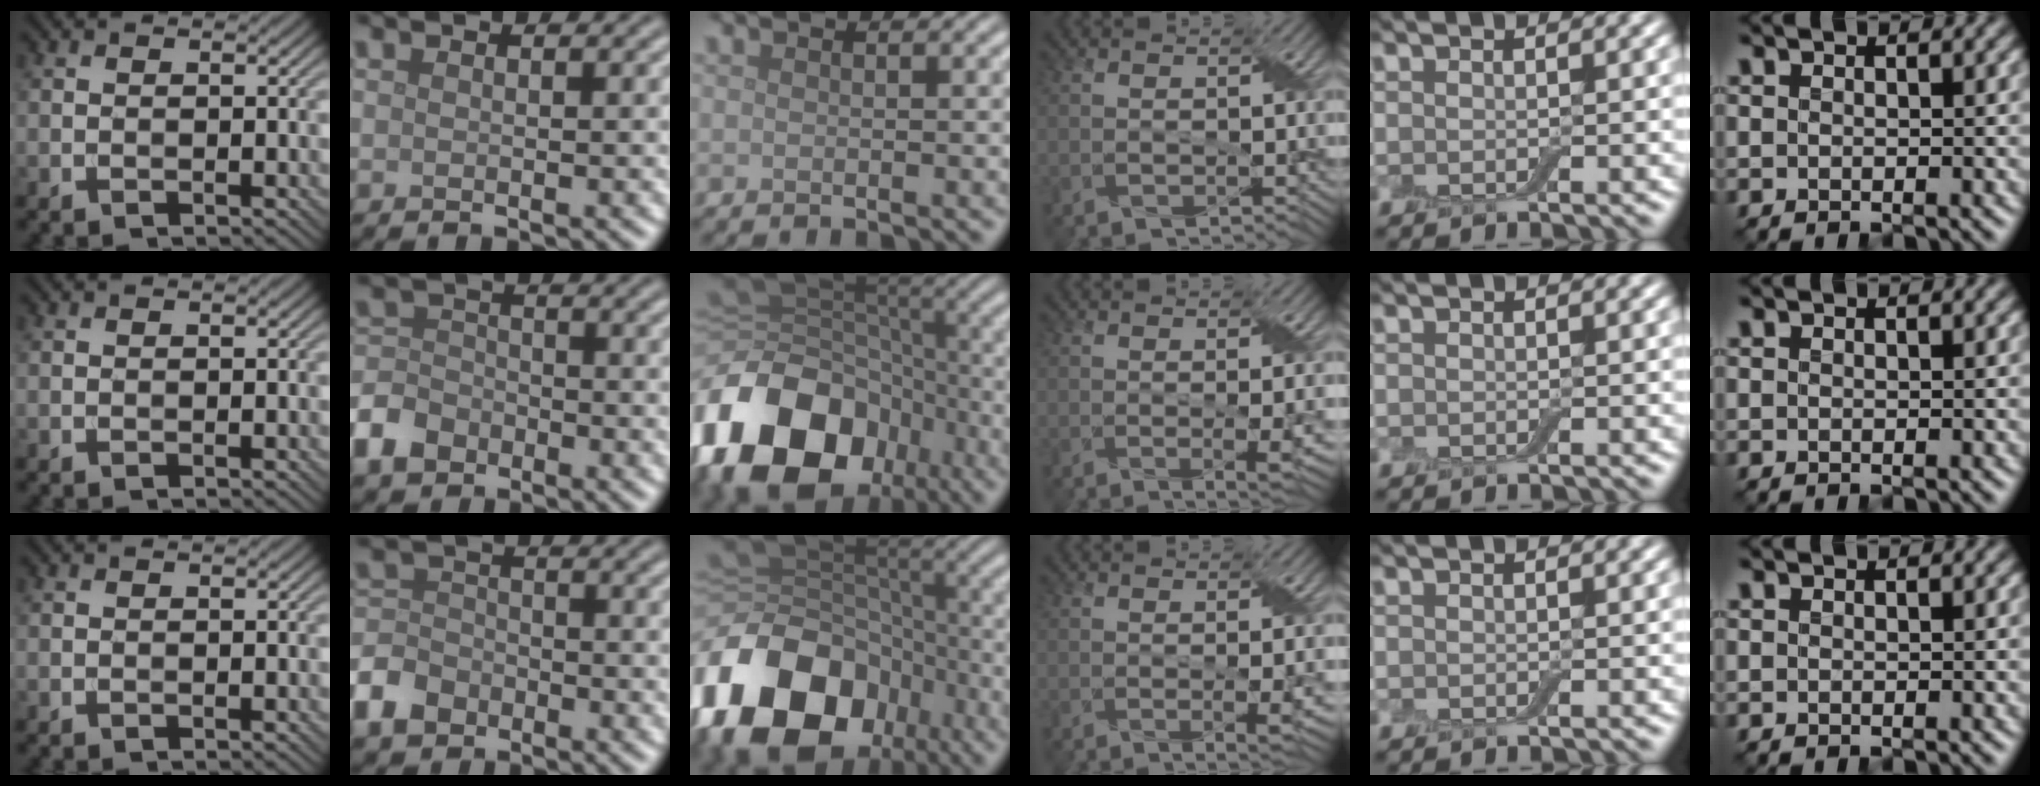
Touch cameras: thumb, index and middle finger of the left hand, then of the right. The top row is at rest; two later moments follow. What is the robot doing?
{"motion": "fold", "object": "aluminum foil"}